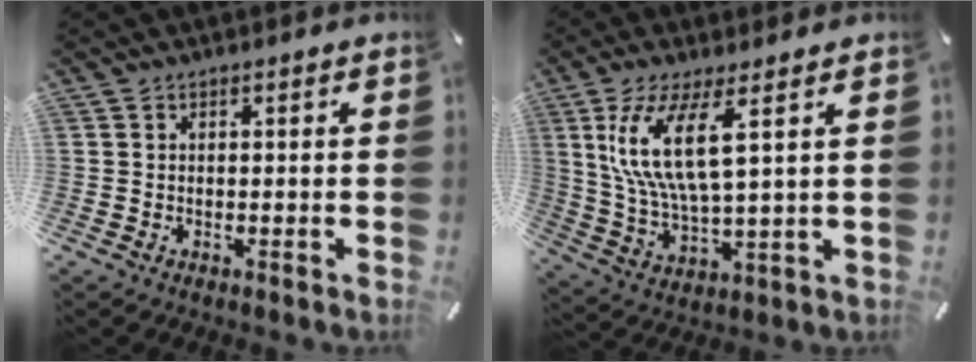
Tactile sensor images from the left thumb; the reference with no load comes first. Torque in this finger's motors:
{"motor_torque": [0.84, 0.07, 1.89, -0.87, 0.20]}